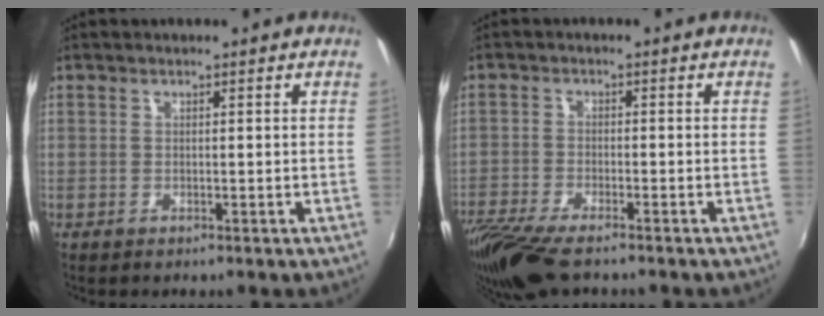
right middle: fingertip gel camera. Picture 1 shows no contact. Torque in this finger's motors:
{"motor_torque": [1.08, -1.06, 0.45, 0.14]}